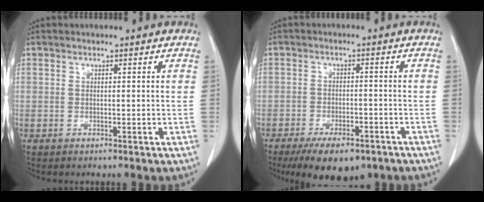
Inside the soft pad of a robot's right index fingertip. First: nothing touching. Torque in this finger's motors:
{"motor_torque": [1.07, -1.07, 0.76, 0.19]}